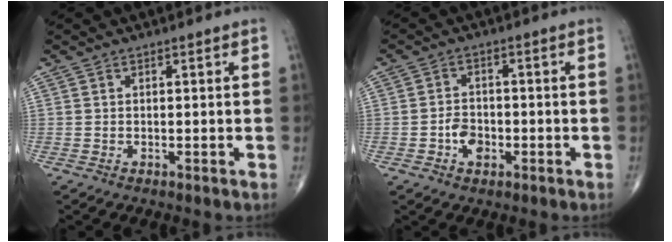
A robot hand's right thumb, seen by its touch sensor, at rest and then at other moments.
{"total": 4.1, "force": [-1.5, 2.9, 2.5], "torque": [-0.028, 0.013, -0.029]}